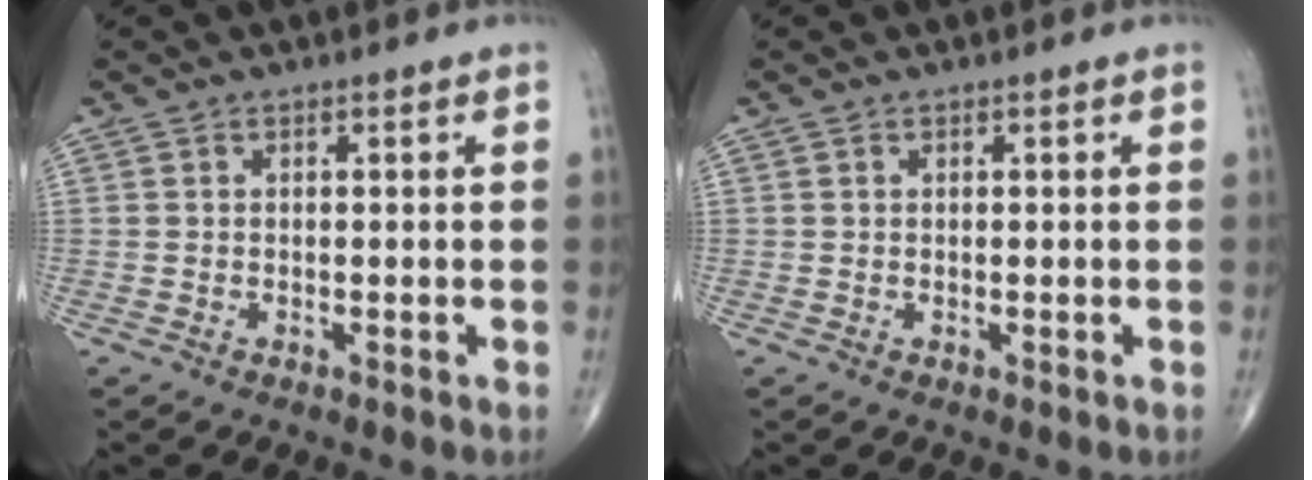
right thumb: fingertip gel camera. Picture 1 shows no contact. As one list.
[{"total": 0.0}]